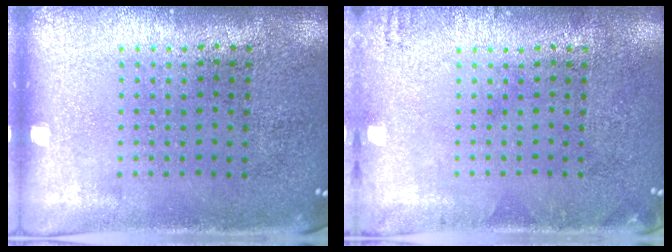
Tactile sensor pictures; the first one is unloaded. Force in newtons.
{"total": 1.0, "press": 1.0, "slide": 0.2}